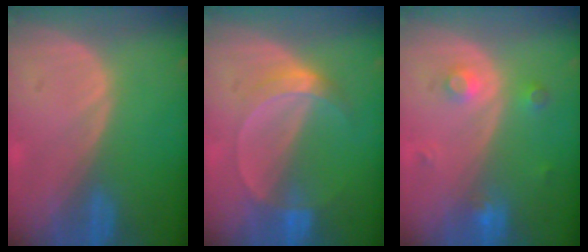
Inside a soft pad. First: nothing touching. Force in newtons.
{"total": 5.0, "press": 4.5, "slide": 2.2}
{"total": 3.2, "press": 3.0, "slide": 1.1}